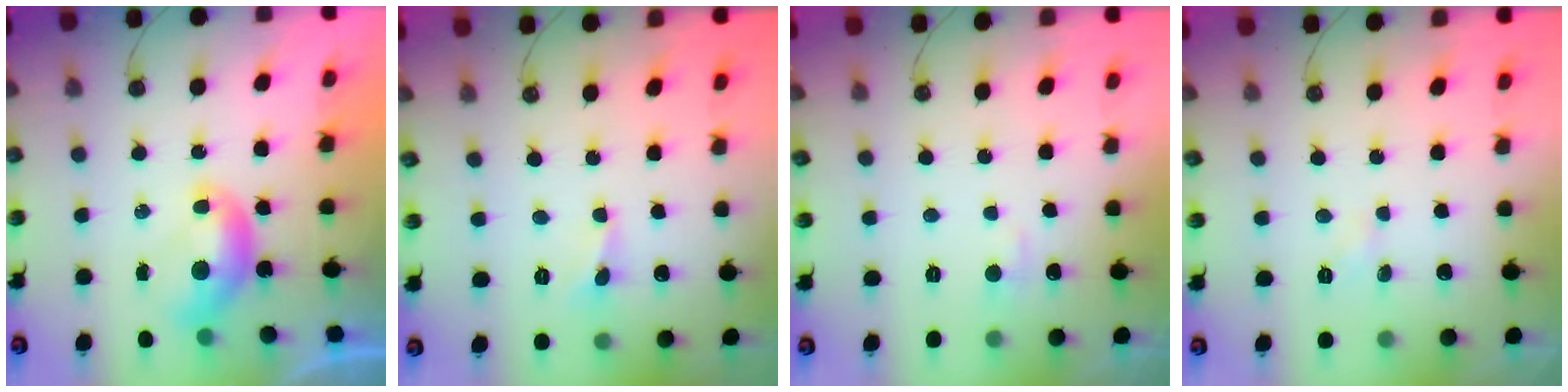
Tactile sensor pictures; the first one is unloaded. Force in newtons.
{"total": 0.6, "press": 0.5, "slide": 0.3}
{"total": 1.8, "press": 1.7, "slide": 0.6}
{"total": 1.7, "press": 1.6, "slide": 0.4}